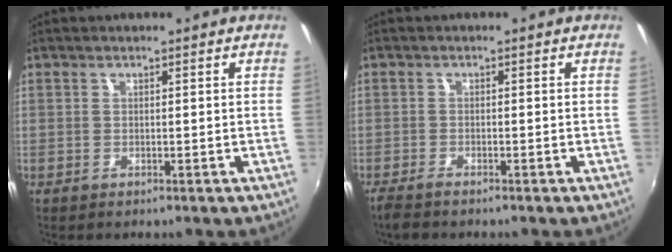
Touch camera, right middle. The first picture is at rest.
{"total": 3.0, "force": [-2.6, 0.4, 1.5], "torque": [-0.036, -0.015, -0.050]}